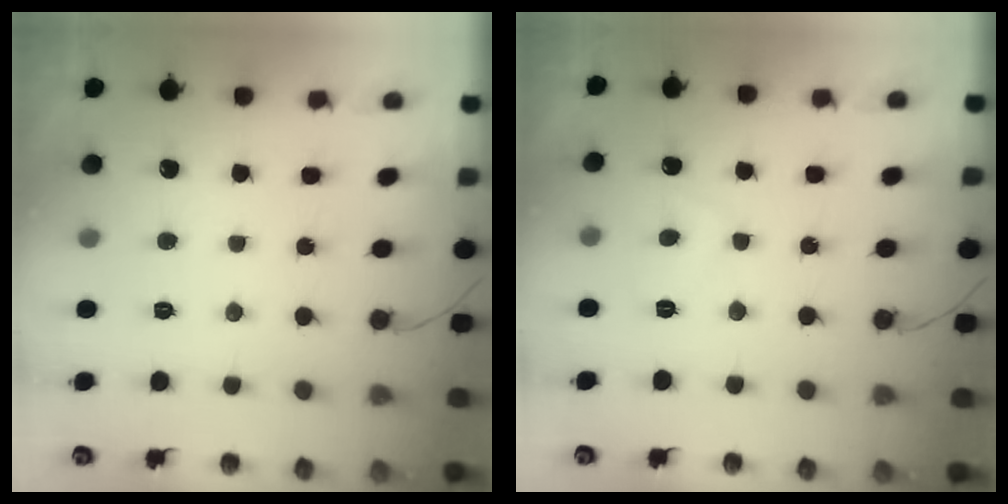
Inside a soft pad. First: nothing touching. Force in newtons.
{"total": 3.9, "press": 3.9, "slide": 0.4}